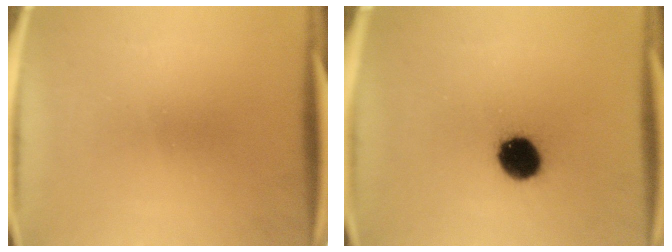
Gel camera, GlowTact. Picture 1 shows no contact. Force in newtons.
{"total": 10.3}